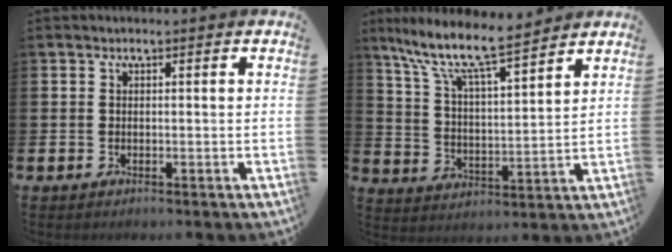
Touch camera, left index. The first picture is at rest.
{"total": 9.2, "force": [8.2, 1.2, 4.1], "torque": [-0.104, -0.059, 0.135]}